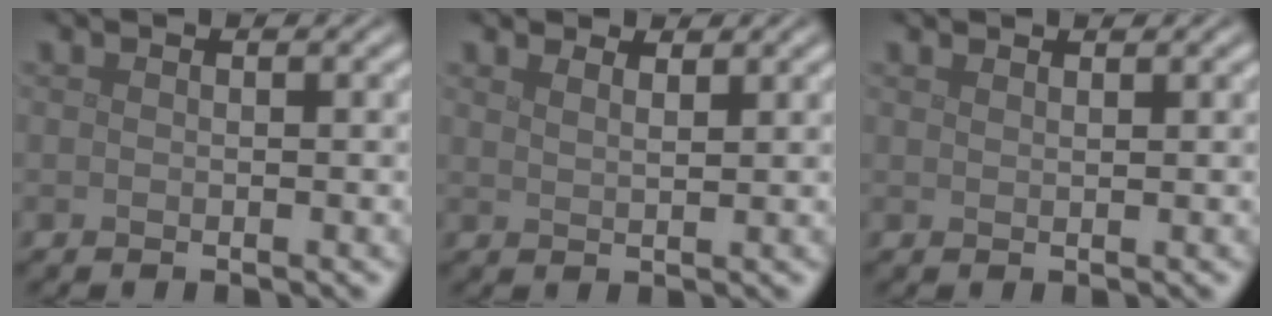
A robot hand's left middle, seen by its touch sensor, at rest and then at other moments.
{"total": 2.4, "force": [2.0, 0.9, 1.0], "torque": [-0.006, 0.003, 0.014]}
{"total": 1.2, "force": [1.0, 0.3, 0.4], "torque": [0.001, -0.003, 0.009]}